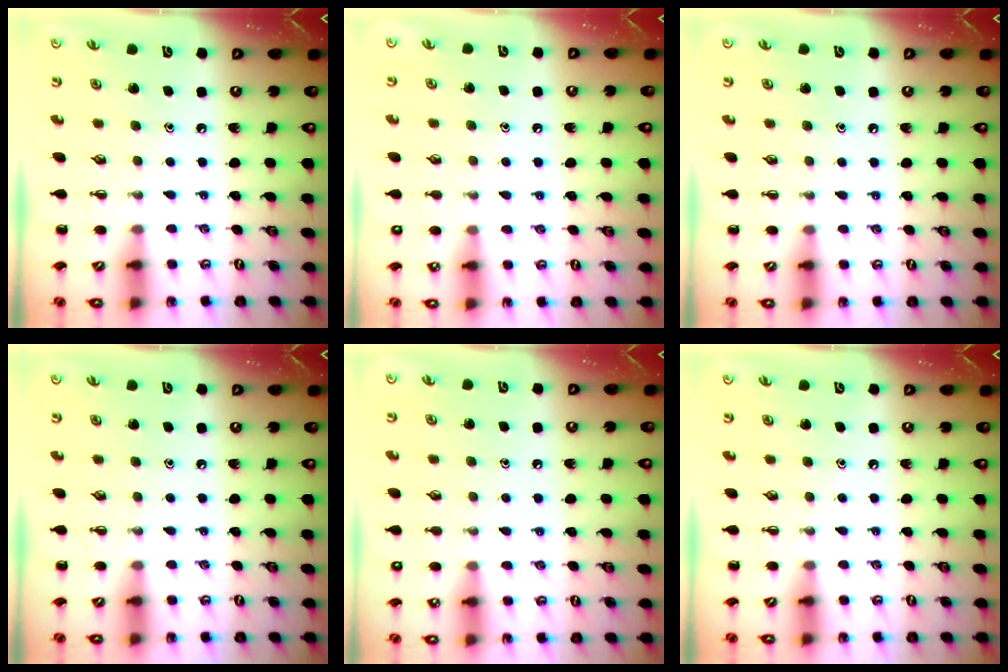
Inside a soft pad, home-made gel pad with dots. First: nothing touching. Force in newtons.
{"total": 6.0, "press": 5.8, "slide": 1.7}
{"total": 3.6, "press": 3.4, "slide": 1.1}
{"total": 0.0}
{"total": 6.0, "press": 5.8, "slide": 1.7}
{"total": 0.0}